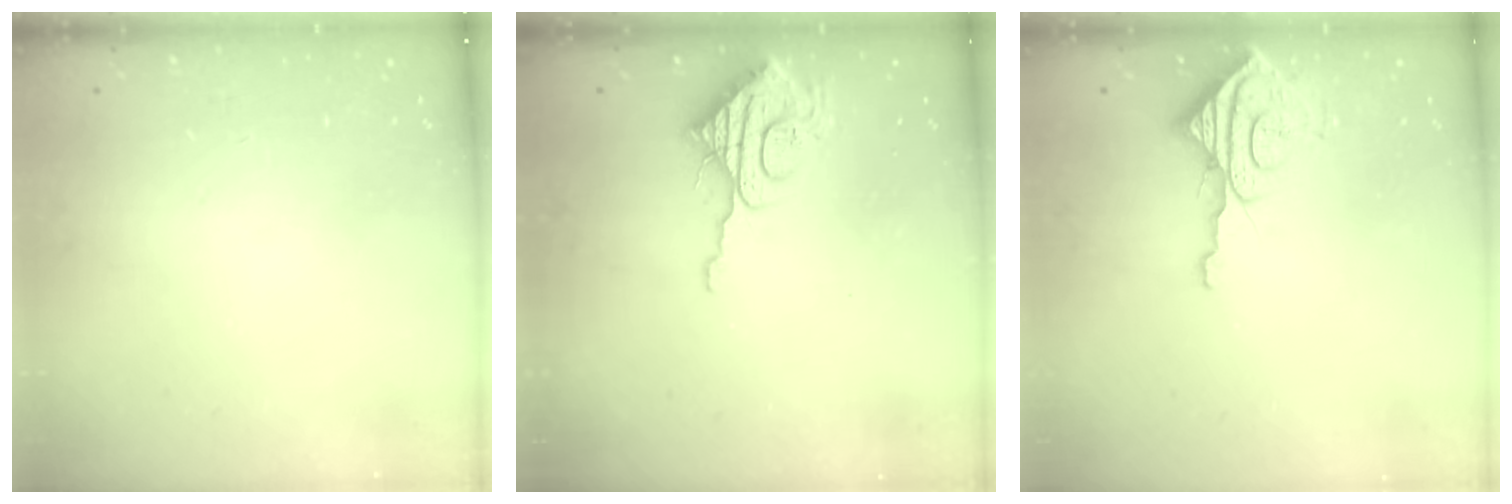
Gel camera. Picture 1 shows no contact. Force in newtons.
{"total": 10.0, "press": 10.0, "slide": 0.4}
{"total": 9.0, "press": 8.9, "slide": 0.8}